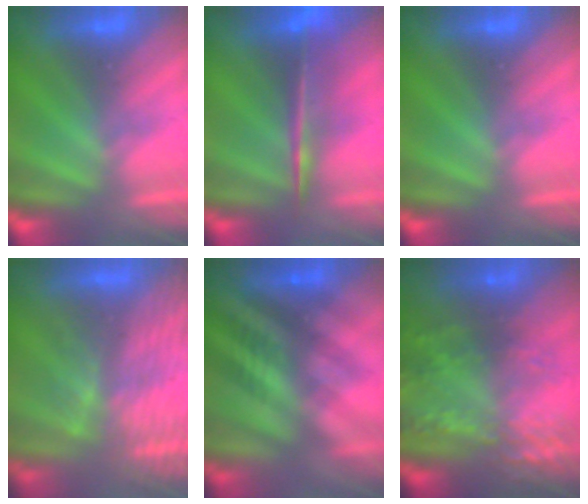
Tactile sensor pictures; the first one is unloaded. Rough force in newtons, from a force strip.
{"total": 7.3}
{"total": 0.0}
{"total": 11.8}
{"total": 2.6}
{"total": 7.8}